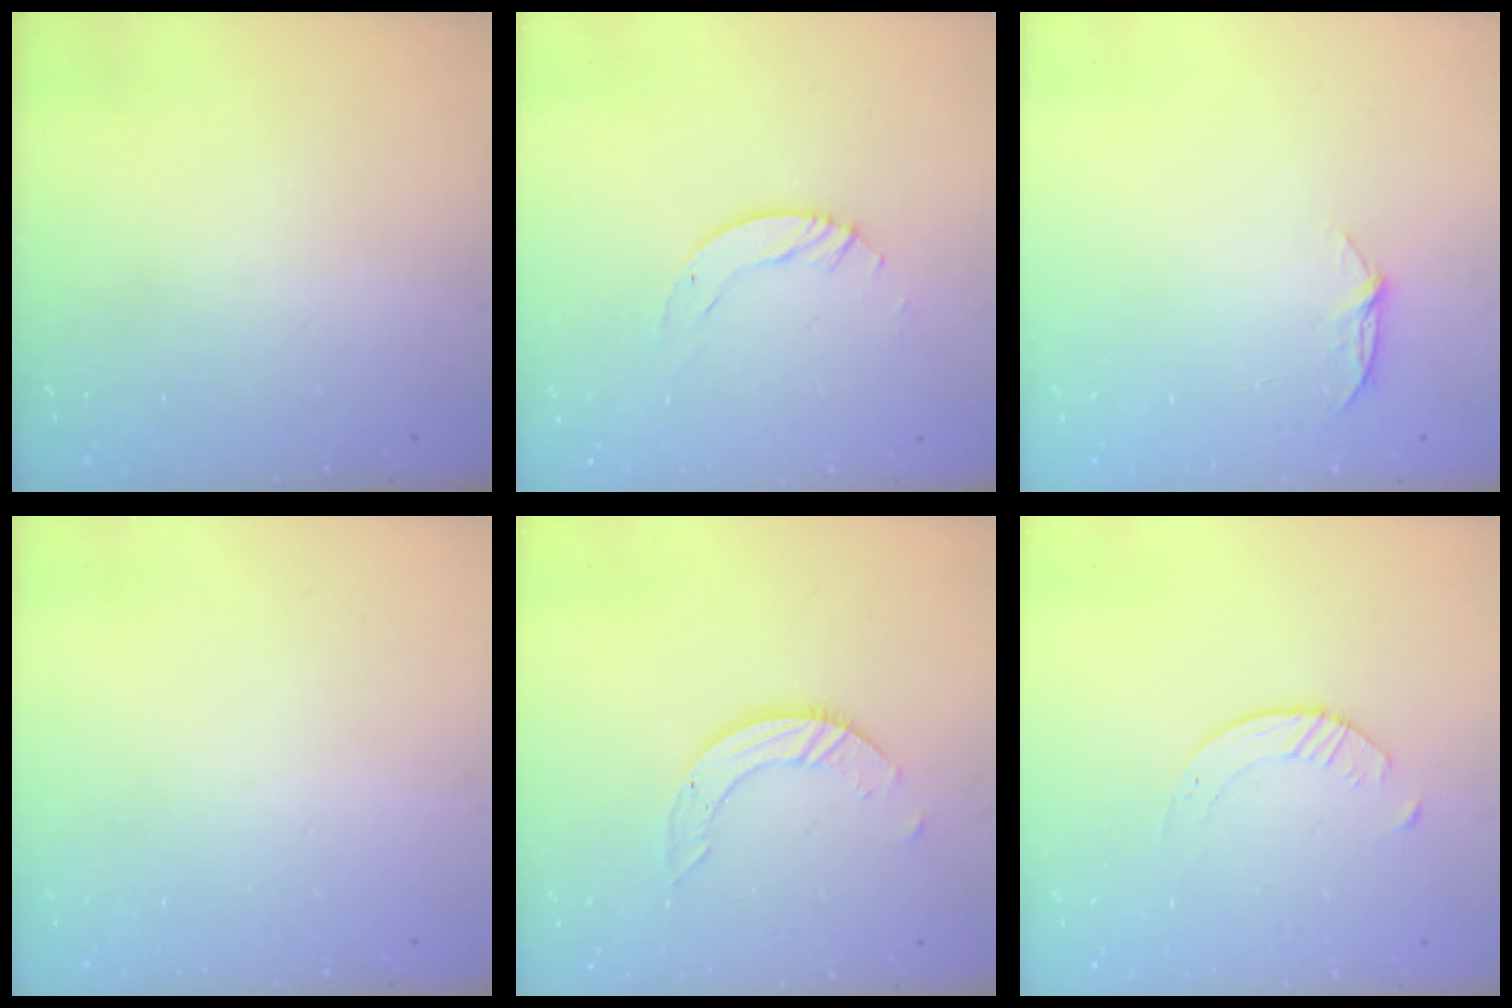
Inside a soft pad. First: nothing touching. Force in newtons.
{"total": 4.0, "press": 4.0, "slide": 0.3}
{"total": 5.9, "press": 5.8, "slide": 0.7}
{"total": 0.0}
{"total": 5.8, "press": 5.8, "slide": 0.1}
{"total": 2.1, "press": 2.0, "slide": 0.3}